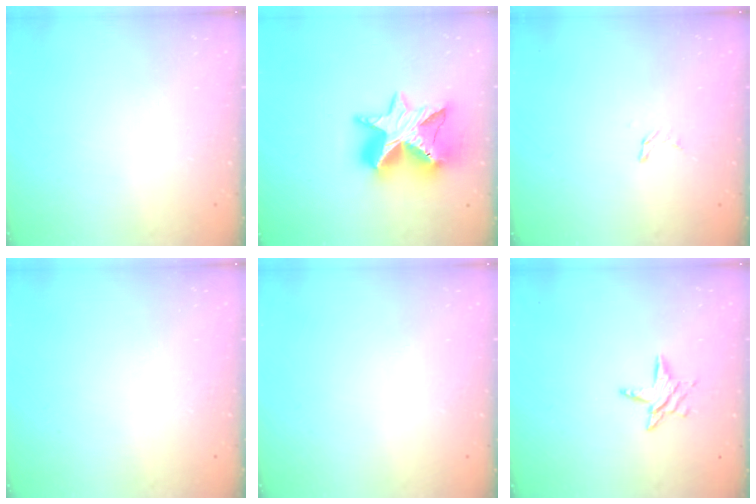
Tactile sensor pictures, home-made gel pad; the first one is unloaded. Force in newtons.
{"total": 19.1, "press": 19.0, "slide": 1.5}
{"total": 2.4, "press": 2.4, "slide": 0.2}
{"total": 0.0}
{"total": 0.0}
{"total": 6.5, "press": 6.5, "slide": 0.5}